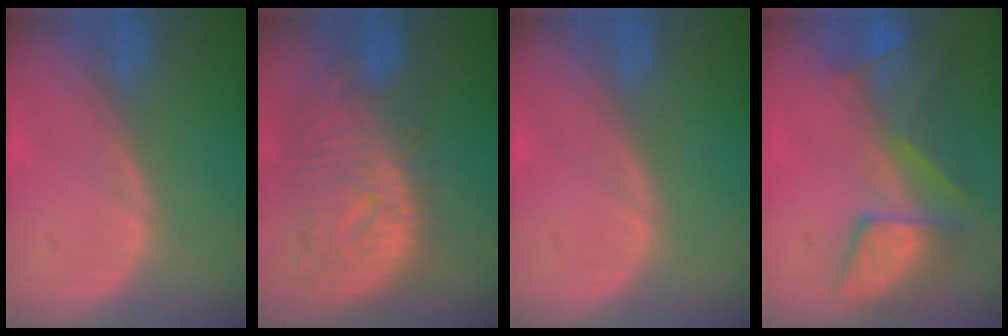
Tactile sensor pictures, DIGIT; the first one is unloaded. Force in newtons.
{"total": 10.9, "press": 9.8, "slide": 4.8}
{"total": 0.0}
{"total": 8.8, "press": 8.2, "slide": 3.0}